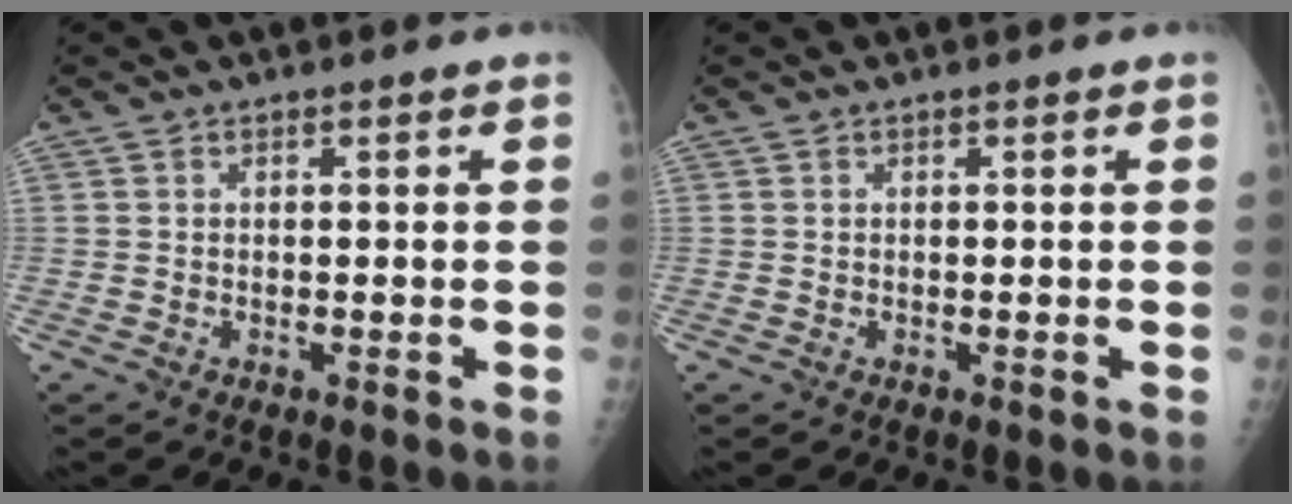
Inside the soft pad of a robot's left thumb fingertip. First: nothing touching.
{"total": 0.0}